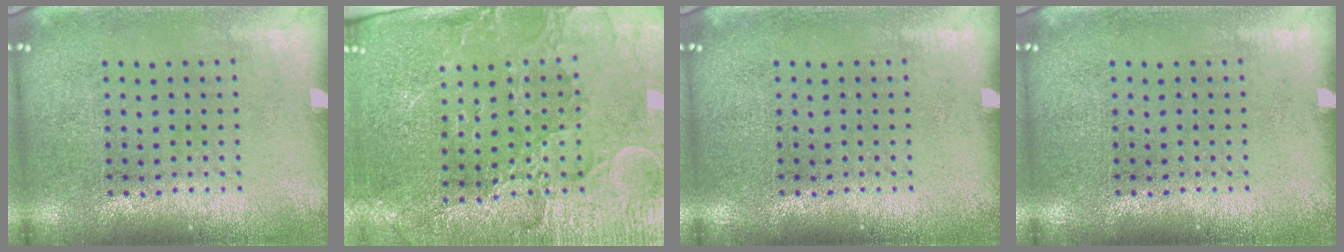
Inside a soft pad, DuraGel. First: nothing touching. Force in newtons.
{"total": 3.5, "press": 3.3, "slide": 1.1}
{"total": 0.0}
{"total": 0.0}